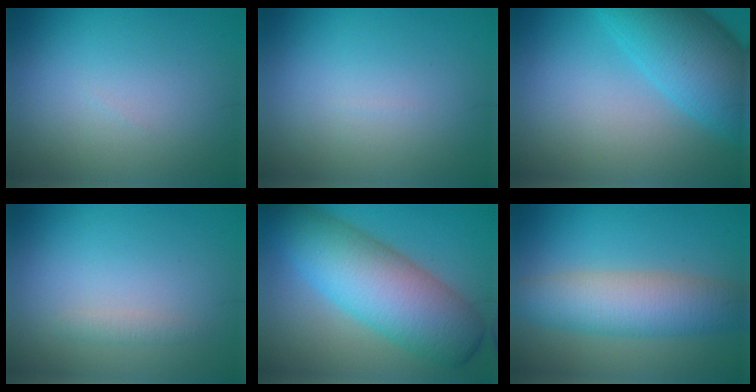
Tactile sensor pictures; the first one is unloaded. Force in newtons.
{"total": 0.0}
{"total": 9.3, "press": 9.3, "slide": 0.4}
{"total": 0.8, "press": 0.8, "slide": 0.0}
{"total": 10.1, "press": 10.1, "slide": 0.3}
{"total": 6.3, "press": 6.3, "slide": 0.2}